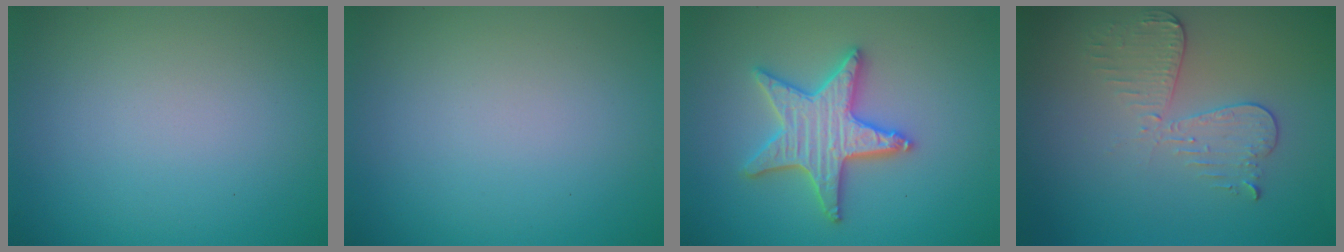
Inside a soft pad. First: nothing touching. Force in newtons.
{"total": 0.0}
{"total": 5.2, "press": 5.2, "slide": 0.9}
{"total": 3.1, "press": 2.8, "slide": 1.4}